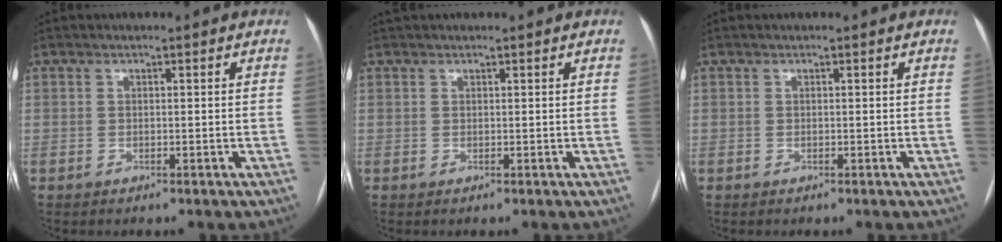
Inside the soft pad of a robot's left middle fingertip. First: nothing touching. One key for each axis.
{"total": 0.8, "fx": 0.8, "fy": -0.2, "fz": 0.1, "tx": -0.004, "ty": 0.019, "tz": 0.016}
{"total": 0.0}